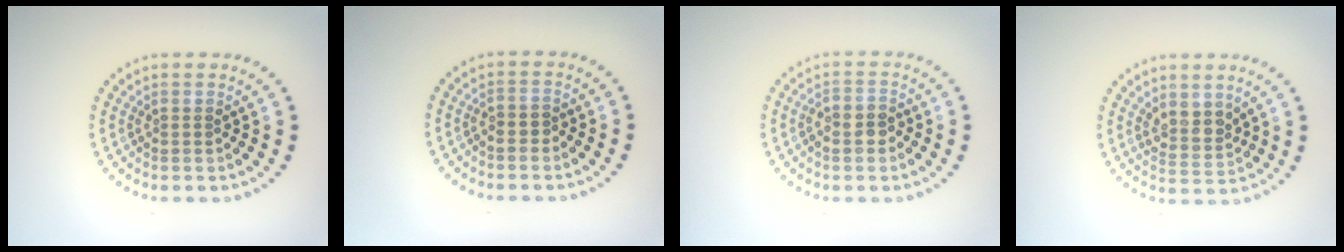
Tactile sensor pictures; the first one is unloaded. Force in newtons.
{"total": 0.8, "press": 0.6, "slide": 0.5}
{"total": 2.3, "press": 2.1, "slide": 0.8}
{"total": 2.4, "press": 2.1, "slide": 1.1}